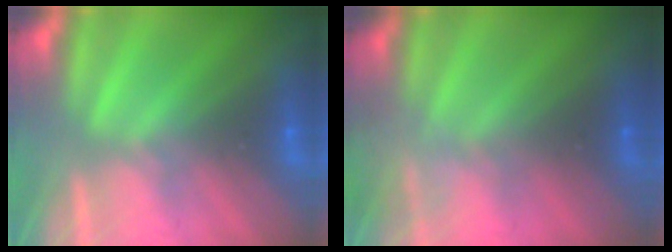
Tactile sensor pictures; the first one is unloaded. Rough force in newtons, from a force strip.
{"total": 2.3}